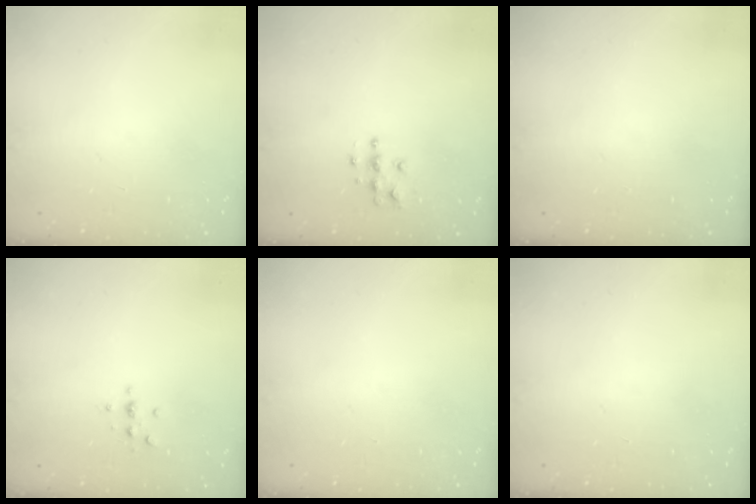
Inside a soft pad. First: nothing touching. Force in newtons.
{"total": 4.9, "press": 4.9, "slide": 0.1}
{"total": 0.0}
{"total": 2.3, "press": 2.3, "slide": 0.2}
{"total": 0.0}
{"total": 0.0}